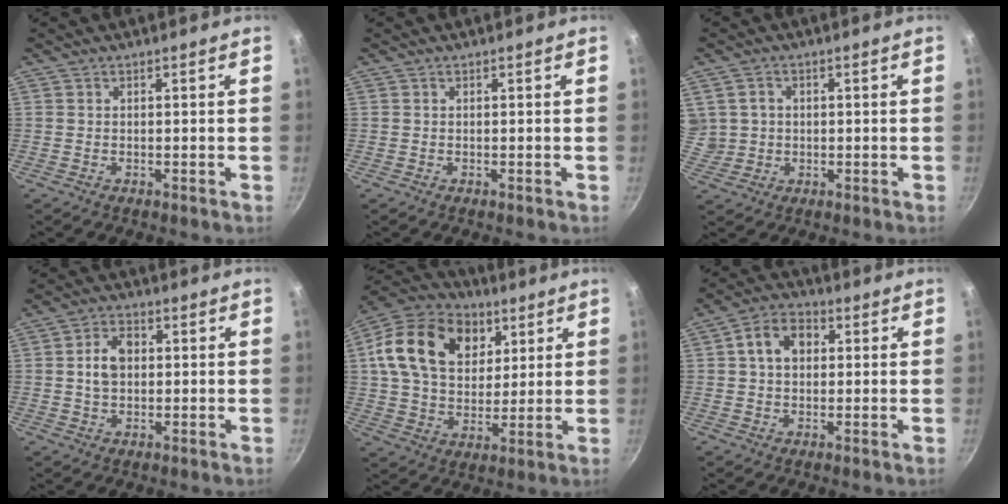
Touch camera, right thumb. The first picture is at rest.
{"total": 0.0}
{"total": 5.7, "force": [0.9, 5.3, 2.0], "torque": [-0.023, 0.007, 0.026]}
{"total": 6.3, "force": [0.6, 4.5, 4.4], "torque": [-0.061, 0.012, 0.006]}
{"total": 21.9, "force": [7.5, 15.7, 13.3], "torque": [-0.212, 0.000, 0.122]}
{"total": 8.1, "force": [1.5, 5.9, 5.3], "torque": [-0.066, 0.018, 0.013]}